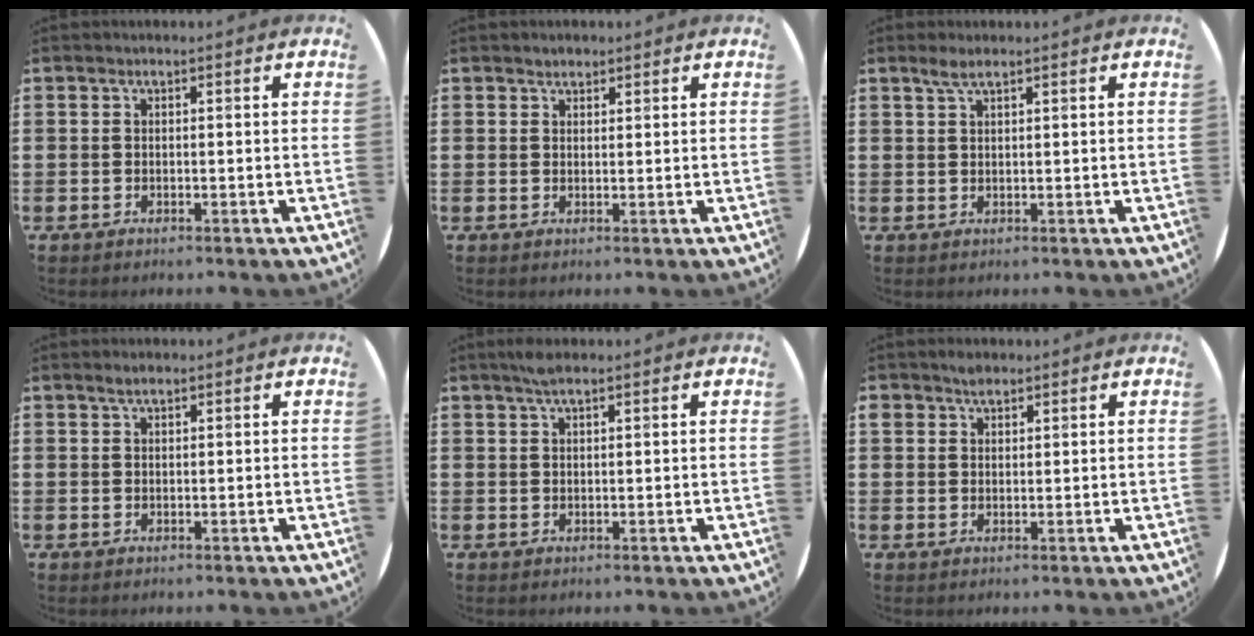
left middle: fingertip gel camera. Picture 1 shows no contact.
{"total": 1.4, "force": [1.3, 0.5, 0.1], "torque": [-0.004, 0.002, 0.025]}
{"total": 2.0, "force": [1.5, 0.3, 1.3], "torque": [-0.028, 0.003, 0.026]}
{"total": 1.2, "force": [1.0, 0.3, 0.6], "torque": [-0.013, 0.003, 0.017]}
{"total": 2.0, "force": [1.6, 0.4, 1.2], "torque": [-0.026, 0.003, 0.029]}
{"total": 2.0, "force": [1.7, 1.0, 0.3], "torque": [-0.001, -0.001, 0.033]}